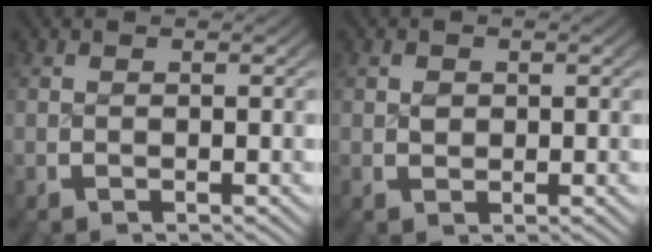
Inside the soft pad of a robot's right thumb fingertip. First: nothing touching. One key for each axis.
{"total": 1.1, "fx": 0.3, "fy": 0.9, "fz": 0.5, "tx": -0.011, "ty": -0.009, "tz": 0.010}